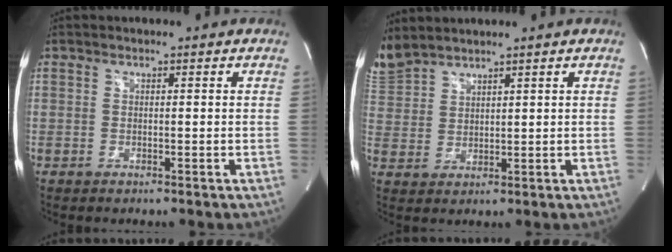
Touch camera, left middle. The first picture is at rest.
{"total": 6.4, "force": [6.1, 1.0, 1.3], "torque": [-0.051, 0.015, 0.140]}